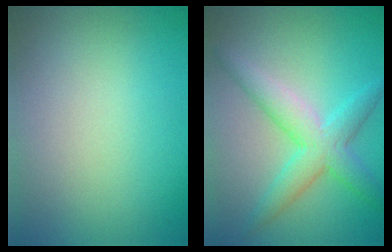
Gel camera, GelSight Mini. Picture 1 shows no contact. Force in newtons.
{"total": 3.6, "press": 3.6, "slide": 0.2}